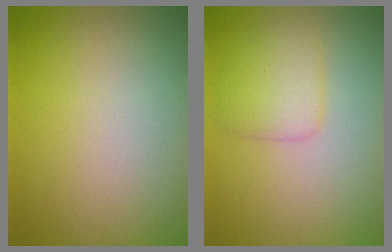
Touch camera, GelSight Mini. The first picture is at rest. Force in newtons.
{"total": 2.8, "press": 2.8, "slide": 0.2}